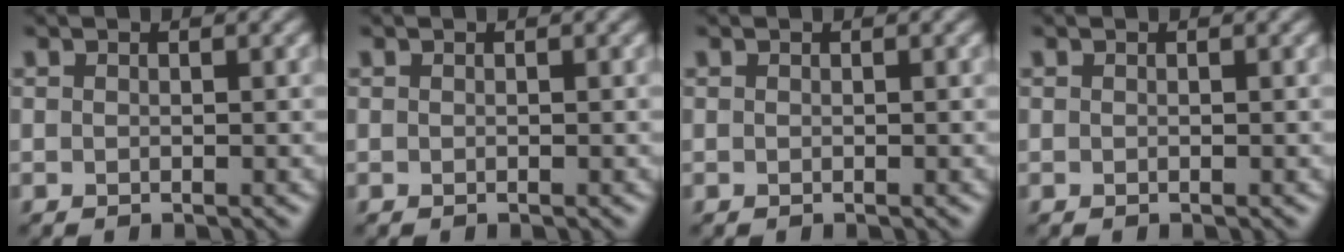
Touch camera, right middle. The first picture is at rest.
{"total": 0.0}
{"total": 0.0}
{"total": 0.0}